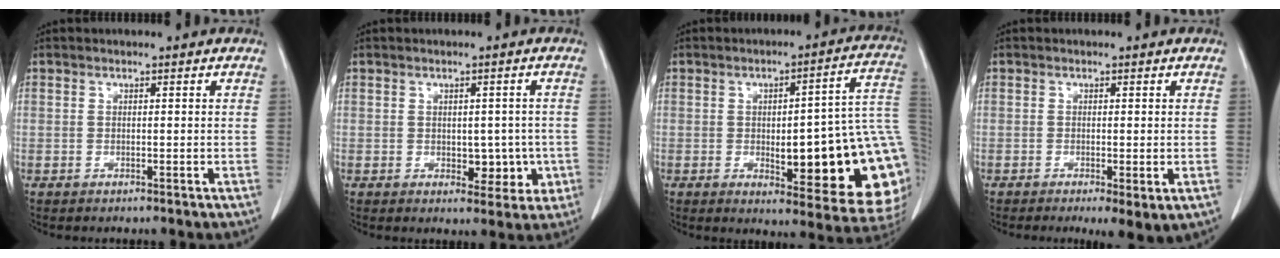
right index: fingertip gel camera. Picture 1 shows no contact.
{"total": 5.1, "force": [-0.9, 3.2, 3.9], "torque": [-0.035, 0.009, -0.001]}
{"total": 23.2, "force": [-2.4, 4.9, 22.5], "torque": [-0.189, 0.017, -0.017]}
{"total": 4.8, "force": [-2.1, 1.2, 4.2], "torque": [-0.051, -0.014, -0.026]}